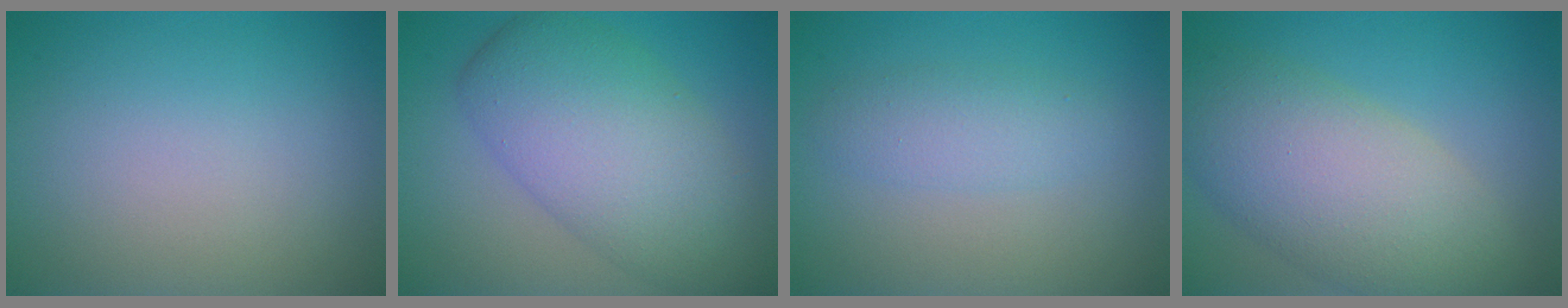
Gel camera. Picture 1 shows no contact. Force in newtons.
{"total": 8.6, "press": 8.5, "slide": 0.5}
{"total": 2.4, "press": 2.4, "slide": 0.0}
{"total": 8.6, "press": 8.6, "slide": 0.5}